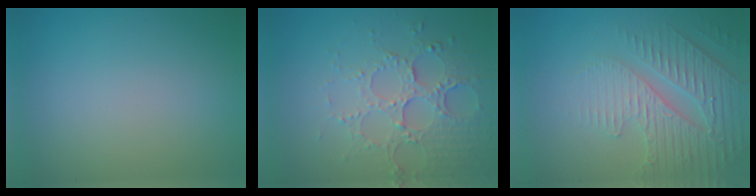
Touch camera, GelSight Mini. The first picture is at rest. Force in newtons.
{"total": 5.3, "press": 3.9, "slide": 3.6}
{"total": 4.3, "press": 4.1, "slide": 1.4}